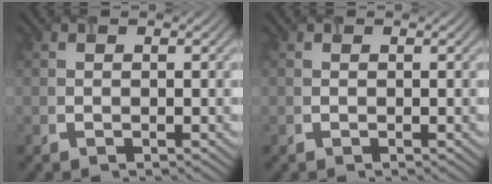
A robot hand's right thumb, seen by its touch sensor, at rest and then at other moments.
{"total": 0.0}